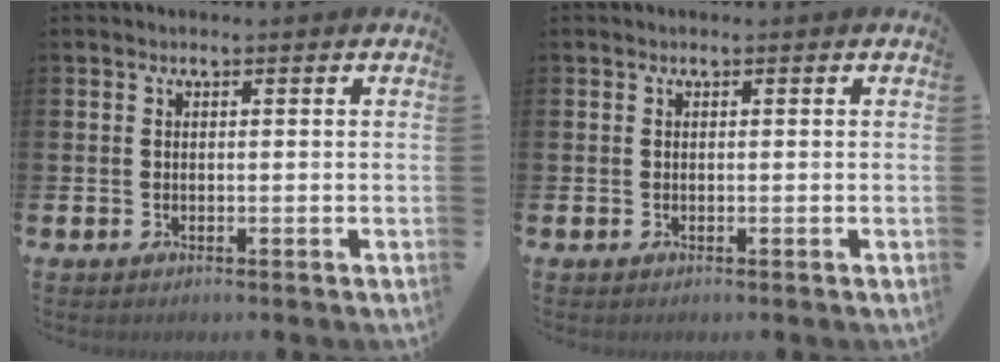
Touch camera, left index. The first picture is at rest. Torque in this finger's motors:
{"motor_torque": [0.01, 0.00, 0.01, 0.00]}